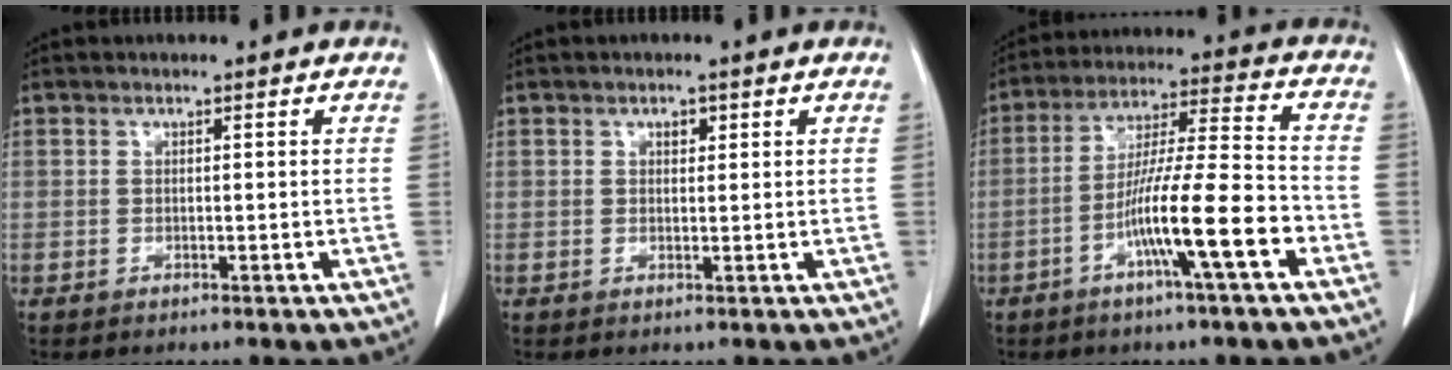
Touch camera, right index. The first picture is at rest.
{"total": 1.3, "force": [0.6, 0.8, 0.8], "torque": [-0.010, -0.001, 0.008]}
{"total": 12.9, "force": [-5.4, 0.0, 11.7], "torque": [-0.209, 0.001, -0.097]}